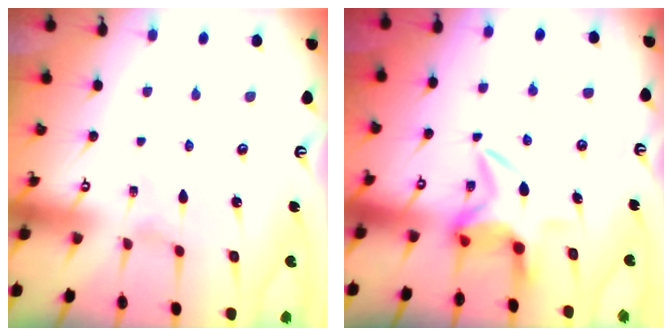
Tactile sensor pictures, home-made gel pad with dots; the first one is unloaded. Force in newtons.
{"total": 7.1, "press": 7.0, "slide": 0.8}